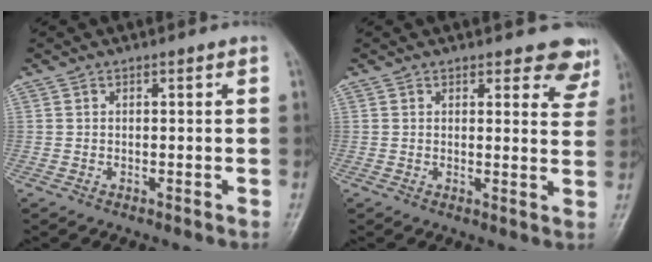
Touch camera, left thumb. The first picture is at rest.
{"total": 6.4, "force": [5.4, 2.5, 2.3], "torque": [0.013, -0.033, 0.044]}